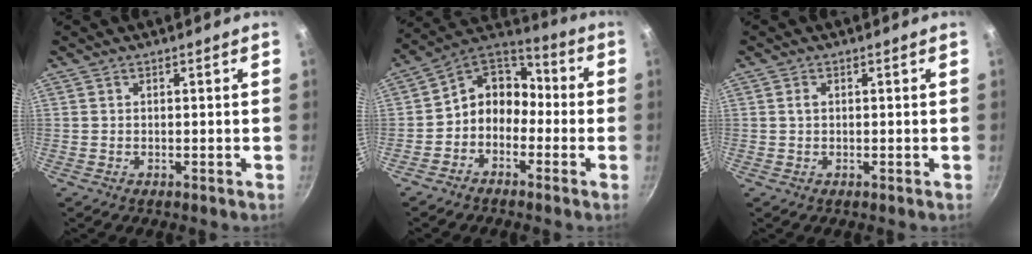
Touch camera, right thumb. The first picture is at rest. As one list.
[{"total": 10.0, "force": [-2.8, 8.1, 5.2], "torque": [-0.049, 0.058, -0.077]}, {"total": 1.0, "force": [0.2, 0.7, 0.8], "torque": [-0.014, 0.004, 0.002]}]